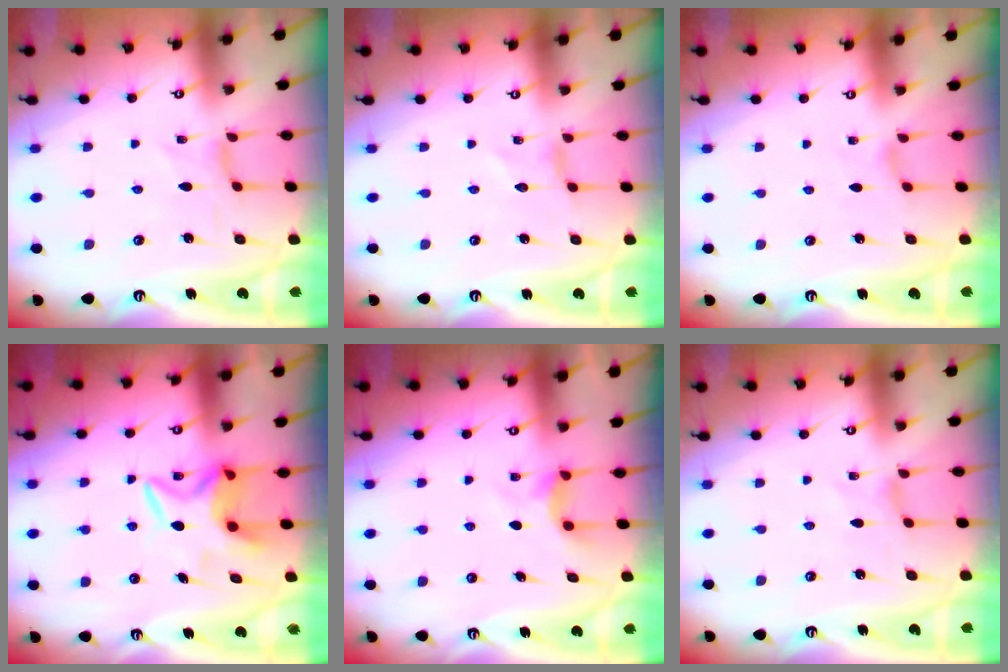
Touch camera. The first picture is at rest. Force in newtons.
{"total": 0.0}
{"total": 1.1, "press": 1.1, "slide": 0.3}
{"total": 6.9, "press": 6.9, "slide": 0.3}
{"total": 4.3, "press": 4.3, "slide": 0.6}
{"total": 0.0}